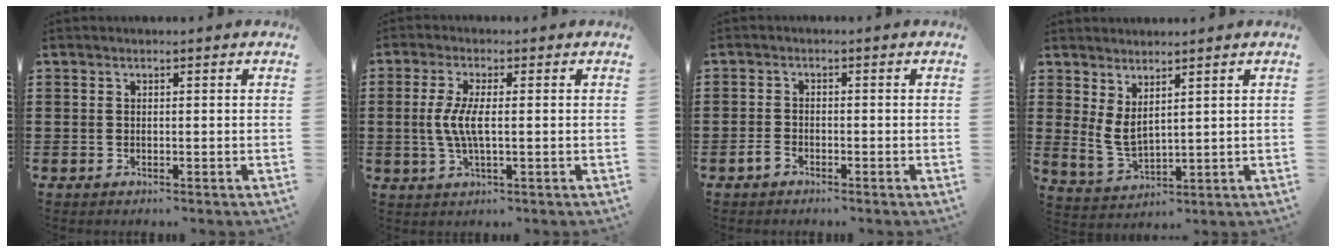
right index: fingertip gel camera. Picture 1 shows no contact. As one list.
[{"total": 4.9, "force": [-0.3, 1.2, 4.7], "torque": [-0.114, -0.009, -0.016]}, {"total": 1.8, "force": [-1.2, 1.0, 1.0], "torque": [-0.028, -0.003, -0.027]}, {"total": 3.4, "force": [1.8, 1.5, 2.4], "torque": [-0.068, -0.006, 0.031]}]